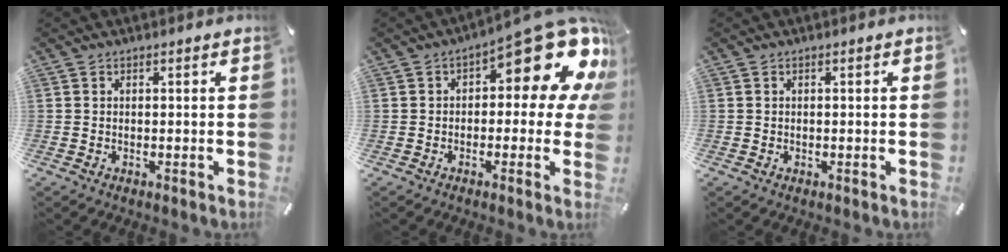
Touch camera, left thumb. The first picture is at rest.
{"total": 16.2, "force": [7.8, 6.5, 12.6], "torque": [-0.157, -0.067, 0.123]}
{"total": 0.0}